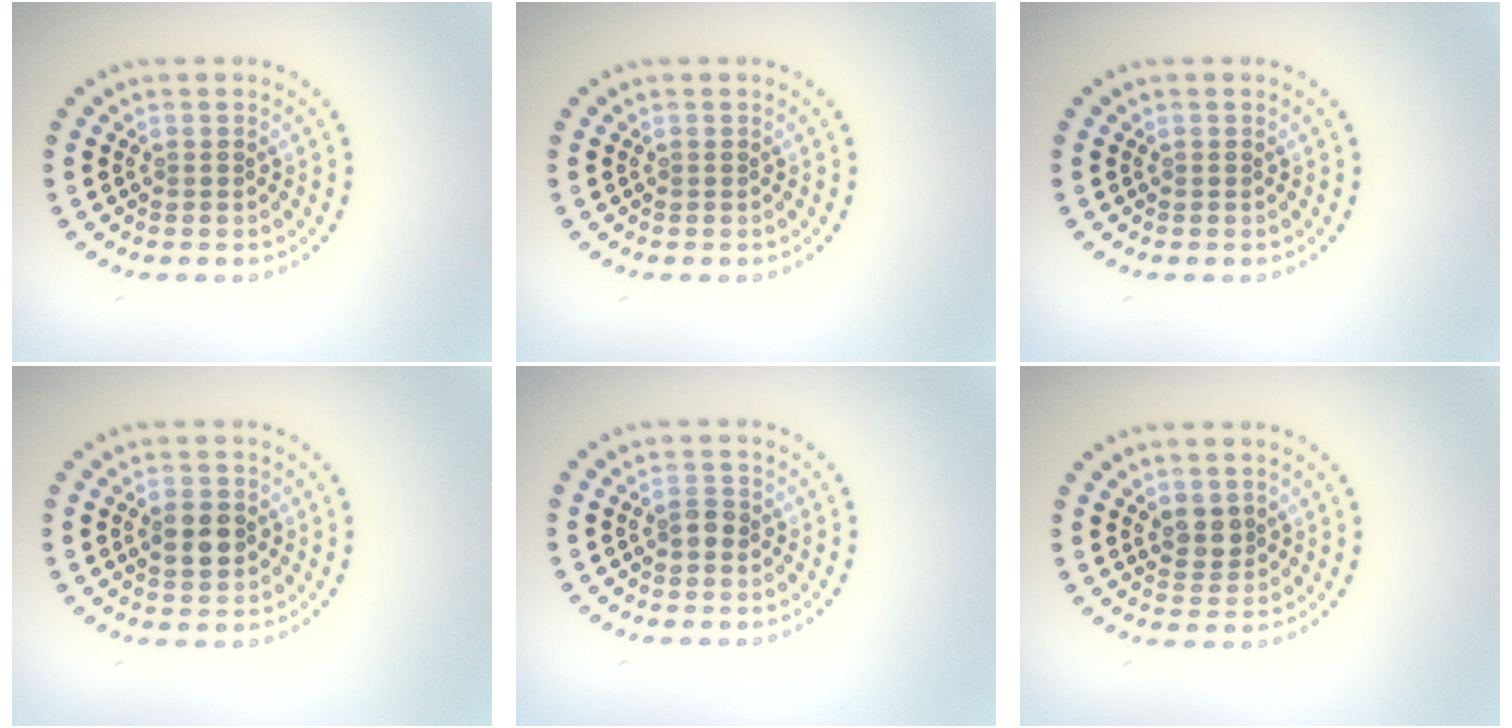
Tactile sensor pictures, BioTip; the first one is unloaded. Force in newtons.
{"total": 0.0}
{"total": 0.0}
{"total": 3.3, "press": 3.3, "slide": 0.1}
{"total": 1.2, "press": 1.2, "slide": 0.3}
{"total": 2.0, "press": 1.9, "slide": 0.8}